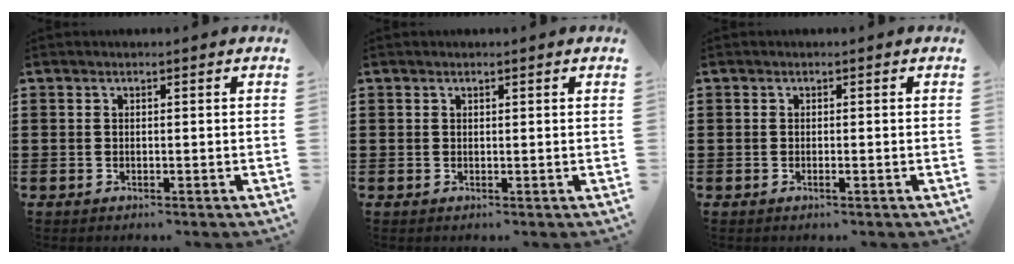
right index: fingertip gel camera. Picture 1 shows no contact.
{"total": 0.0}
{"total": 0.6, "force": [-0.2, 0.0, 0.6], "torque": [-0.009, -0.003, -0.004]}